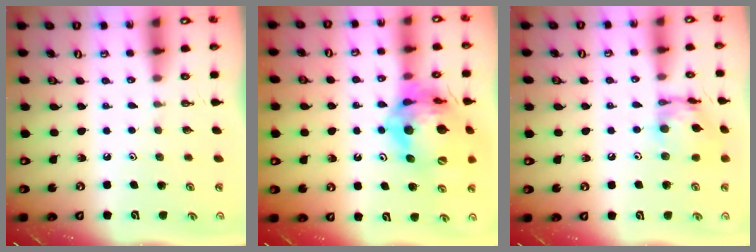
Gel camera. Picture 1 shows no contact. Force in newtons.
{"total": 20.7, "press": 20.5, "slide": 2.6}
{"total": 12.8, "press": 12.7, "slide": 1.2}